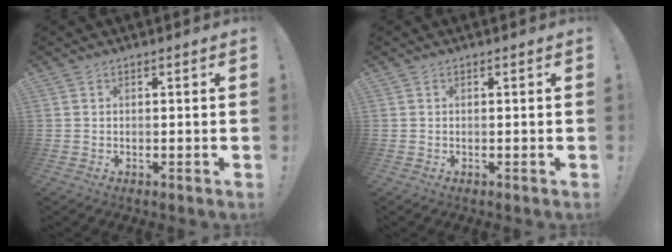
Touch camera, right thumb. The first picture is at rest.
{"total": 0.0}